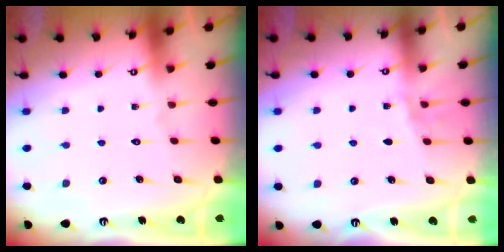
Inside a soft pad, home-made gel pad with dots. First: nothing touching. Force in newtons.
{"total": 5.0, "press": 4.3, "slide": 2.6}